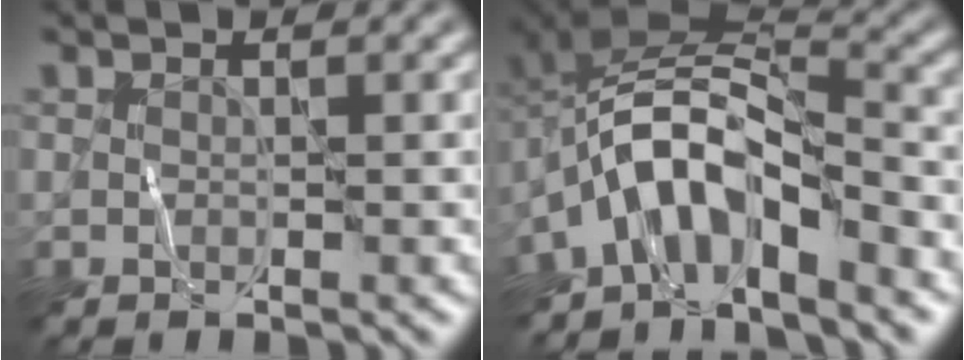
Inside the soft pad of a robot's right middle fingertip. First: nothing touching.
{"total": 7.3, "force": [-4.1, 3.0, 5.3], "torque": [-0.084, 0.011, -0.088]}